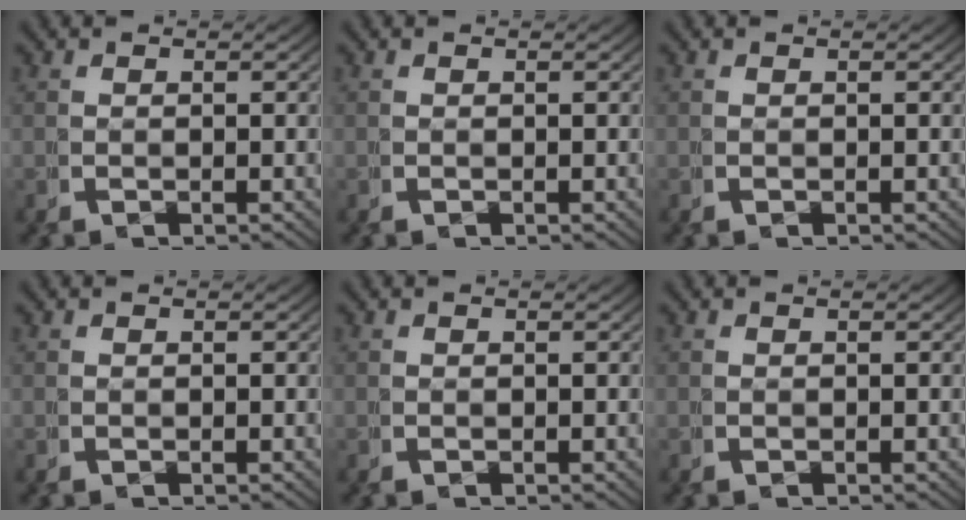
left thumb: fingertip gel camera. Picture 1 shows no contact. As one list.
[{"total": 0.0}, {"total": 0.0}, {"total": 0.0}, {"total": 0.0}, {"total": 0.0}]